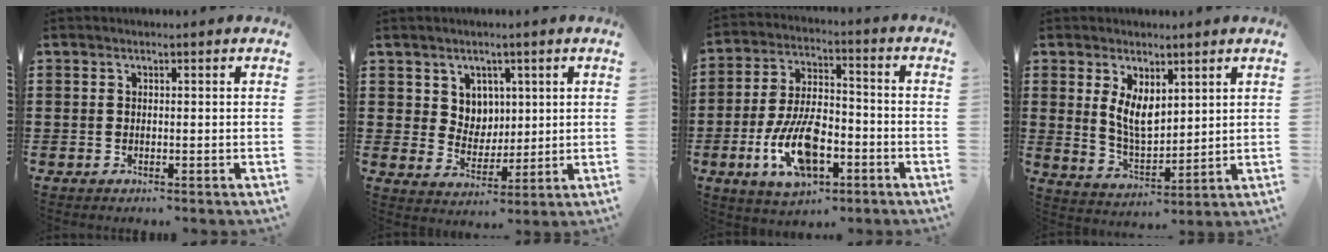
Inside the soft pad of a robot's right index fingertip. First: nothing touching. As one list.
[{"total": 5.0, "force": [2.6, 4.2, 0.6], "torque": [-0.028, 0.002, 0.046]}, {"total": 11.5, "force": [-4.5, 5.2, 9.2], "torque": [-0.198, 0.003, -0.082]}, {"total": 5.7, "force": [2.7, 2.9, 4.1], "torque": [-0.082, -0.010, 0.050]}]